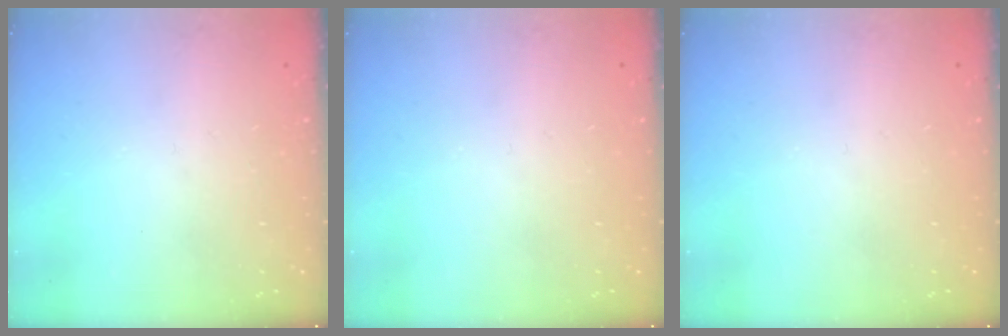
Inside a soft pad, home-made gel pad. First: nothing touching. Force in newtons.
{"total": 0.0}
{"total": 0.0}